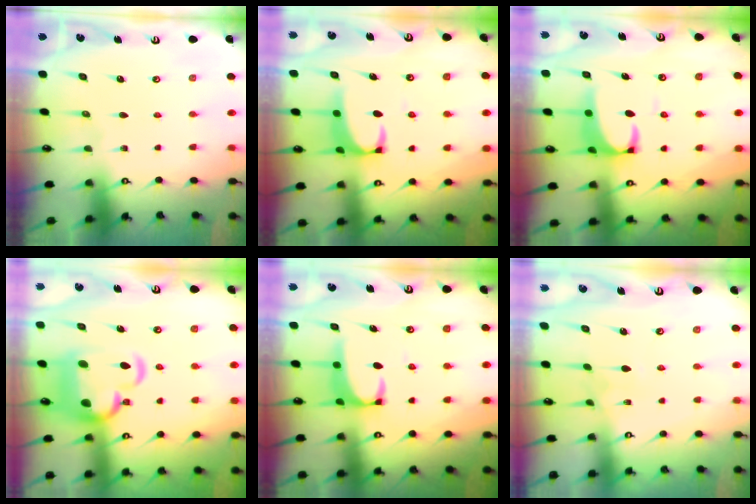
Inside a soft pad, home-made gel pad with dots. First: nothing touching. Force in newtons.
{"total": 2.5, "press": 2.4, "slide": 0.8}
{"total": 2.4, "press": 2.2, "slide": 0.9}
{"total": 8.6, "press": 8.4, "slide": 2.0}
{"total": 2.0, "press": 1.9, "slide": 0.6}
{"total": 2.9, "press": 2.9, "slide": 0.2}